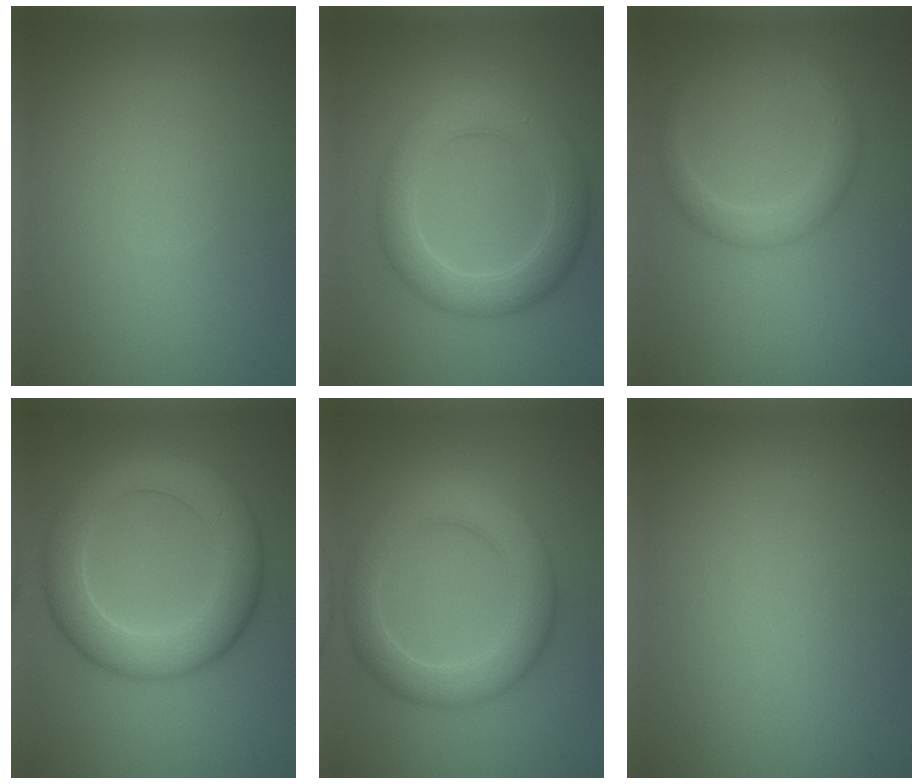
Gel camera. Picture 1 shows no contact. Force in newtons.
{"total": 5.1, "press": 5.1, "slide": 0.2}
{"total": 2.7, "press": 2.7, "slide": 0.2}
{"total": 7.4, "press": 7.3, "slide": 0.5}
{"total": 5.3, "press": 5.3, "slide": 0.2}
{"total": 0.0}